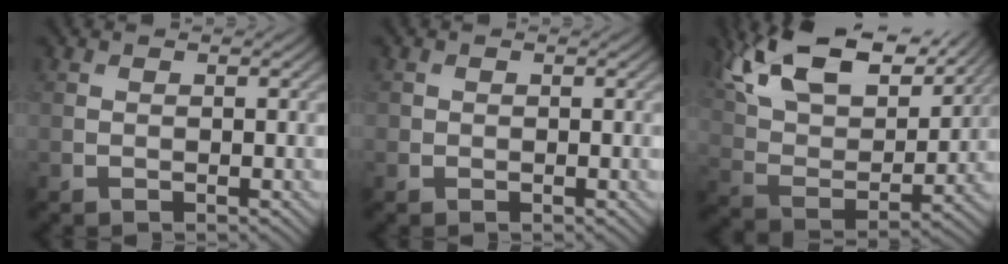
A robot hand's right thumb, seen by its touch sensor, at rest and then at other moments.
{"total": 0.6, "force": [0.0, 0.6, 0.1], "torque": [0.001, -0.003, -0.002]}
{"total": 17.8, "force": [12.6, 6.8, 10.6], "torque": [-0.232, 0.026, 0.186]}